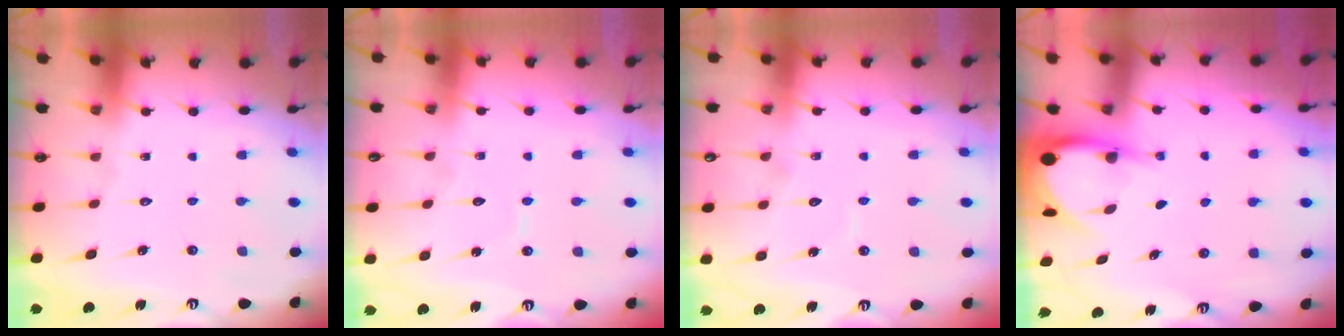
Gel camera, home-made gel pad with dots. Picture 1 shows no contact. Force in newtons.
{"total": 4.8, "press": 4.8, "slide": 0.2}
{"total": 5.4, "press": 5.4, "slide": 0.5}
{"total": 4.6, "press": 4.5, "slide": 0.4}